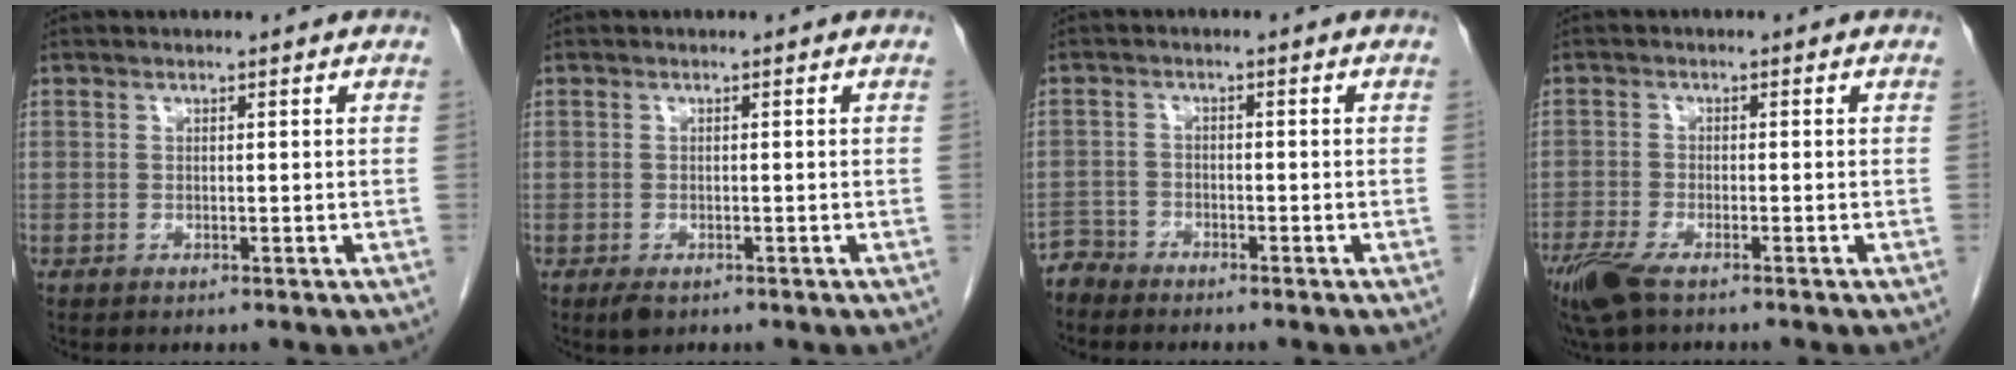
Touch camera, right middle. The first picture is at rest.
{"total": 1.7, "force": [-1.0, 0.8, 1.1], "torque": [-0.024, -0.003, -0.012]}
{"total": 2.8, "force": [-2.6, 0.4, -0.9], "torque": [0.019, -0.007, -0.054]}
{"total": 6.1, "force": [-4.4, 1.3, 4.0], "torque": [-0.082, -0.016, -0.084]}